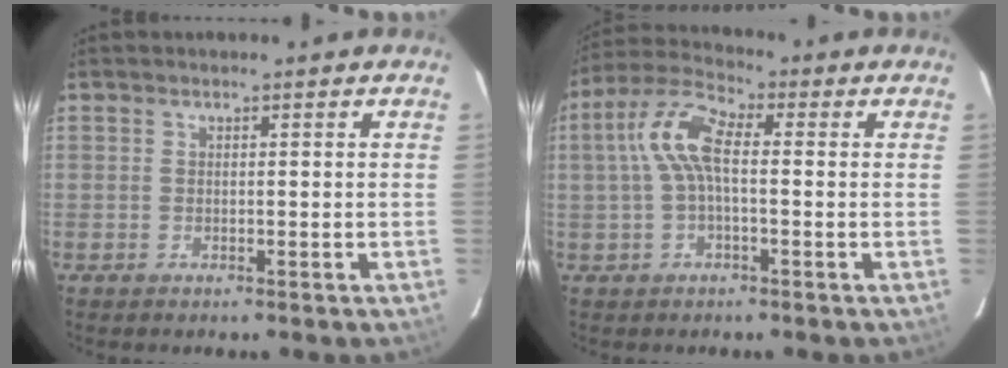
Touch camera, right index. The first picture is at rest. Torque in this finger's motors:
{"motor_torque": [0.88, -0.12, 0.54, 0.16]}